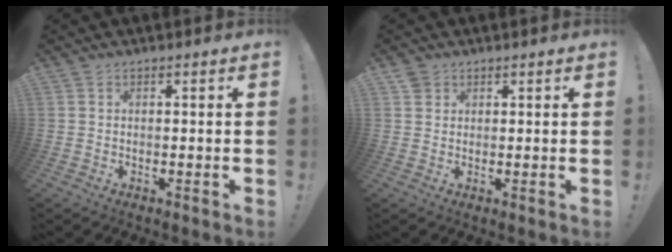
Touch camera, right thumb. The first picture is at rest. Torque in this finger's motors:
{"motor_torque": [-0.02, 0.16, 0.10, -0.09, 0.00]}